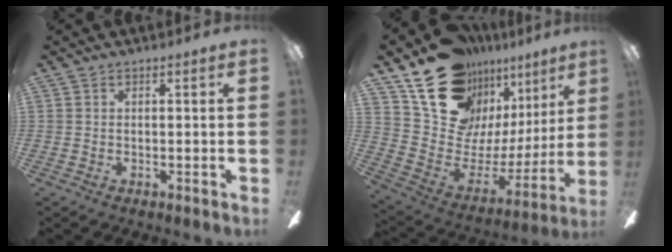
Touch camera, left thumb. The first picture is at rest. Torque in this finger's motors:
{"motor_torque": [2.63, 2.38, 1.46, -1.31, 0.09]}